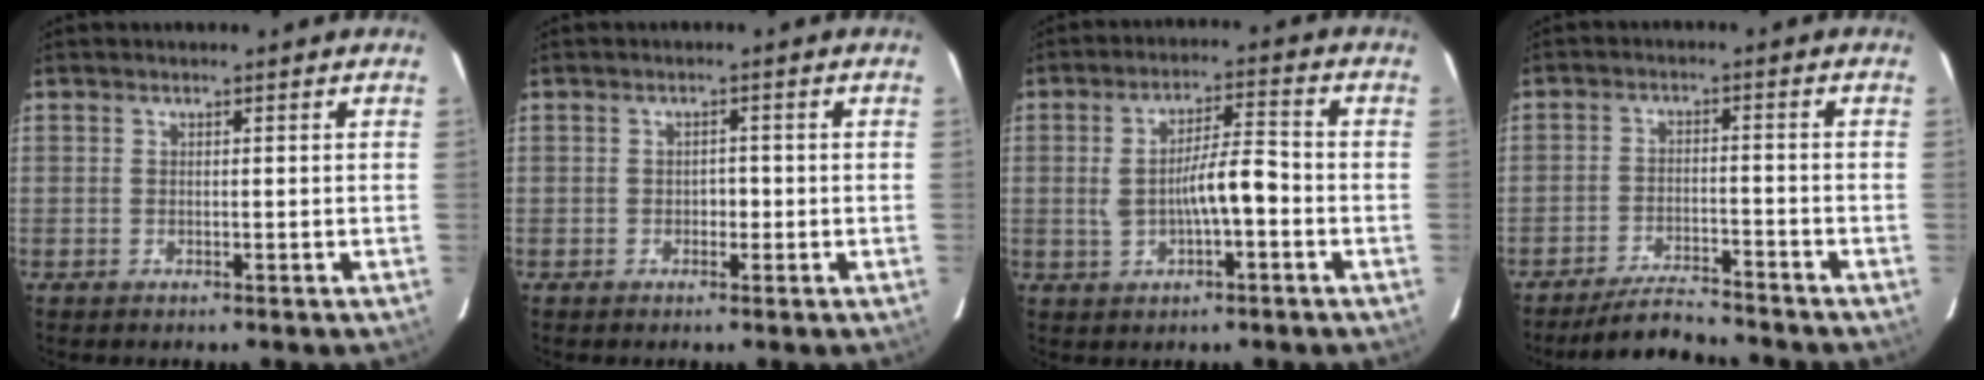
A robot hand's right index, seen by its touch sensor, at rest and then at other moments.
{"total": 0.9, "force": [-0.3, 0.6, 0.6], "torque": [-0.008, 0.003, -0.005]}
{"total": 7.4, "force": [-1.1, 1.8, 7.0], "torque": [-0.130, 0.018, -0.017]}
{"total": 6.3, "force": [-6.1, 0.4, 1.2], "torque": [-0.021, -0.009, -0.106]}